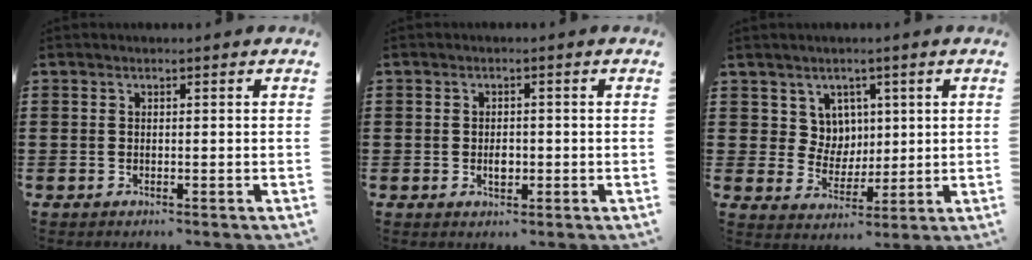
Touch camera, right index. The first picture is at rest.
{"total": 2.1, "force": [-0.4, 1.4, 1.5], "torque": [-0.021, 0.001, -0.010]}
{"total": 5.6, "force": [2.5, 4.9, 1.1], "torque": [-0.047, 0.012, 0.046]}